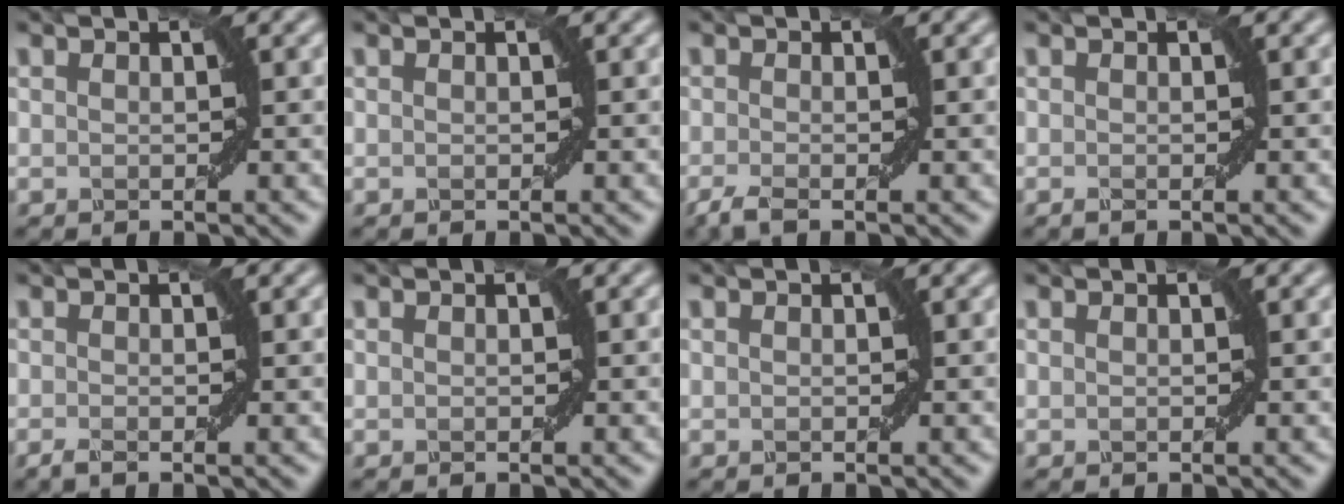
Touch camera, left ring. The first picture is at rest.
{"total": 0.0}
{"total": 1.8, "force": [-1.0, 0.4, 1.5], "torque": [-0.034, -0.003, -0.025]}
{"total": 0.6, "force": [-0.3, 0.0, 0.5], "torque": [-0.007, -0.001, -0.004]}
{"total": 1.2, "force": [-0.6, 0.2, 1.0], "torque": [-0.019, 0.000, -0.012]}
{"total": 0.0}
{"total": 0.0}
{"total": 0.0}